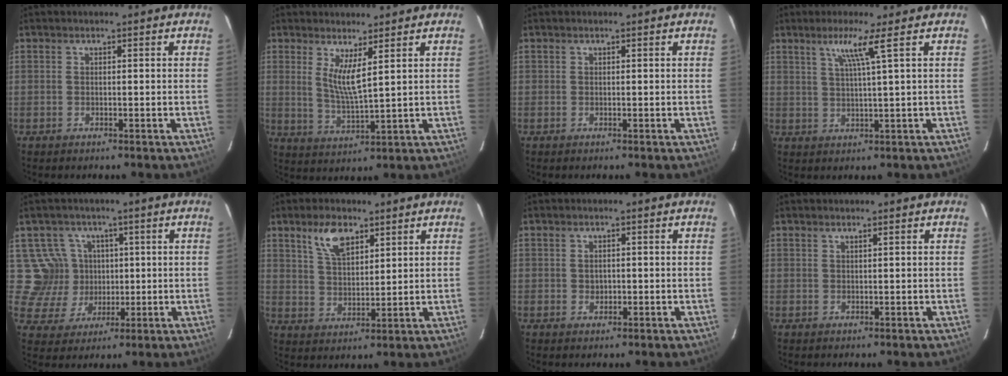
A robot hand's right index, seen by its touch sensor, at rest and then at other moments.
{"total": 5.4, "force": [2.6, 0.4, 4.8], "torque": [-0.092, -0.019, 0.048]}
{"total": 0.0}
{"total": 4.9, "force": [2.5, -1.2, 4.0], "torque": [-0.070, -0.001, 0.047]}
{"total": 8.2, "force": [1.4, 8.0, 0.8], "torque": [-0.034, 0.020, 0.034]}
{"total": 7.5, "force": [4.5, 3.5, 4.8], "torque": [-0.087, 0.011, 0.088]}
{"total": 1.6, "force": [-0.2, 1.5, 0.6], "torque": [-0.008, 0.003, -0.002]}
{"total": 0.6, "force": [0.5, -0.1, 0.4], "torque": [-0.006, 0.002, 0.008]}